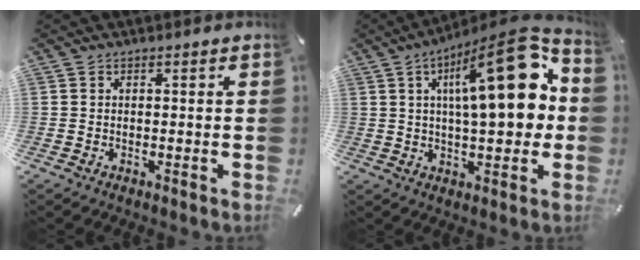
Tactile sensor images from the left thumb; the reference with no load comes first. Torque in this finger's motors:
{"motor_torque": [2.46, 2.55, 1.61, -1.17, 0.46]}